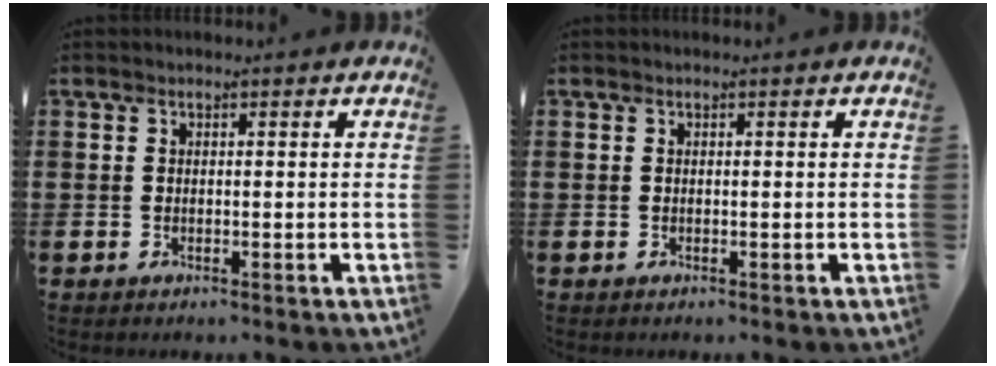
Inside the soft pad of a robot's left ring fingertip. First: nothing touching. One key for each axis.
{"total": 0.0}